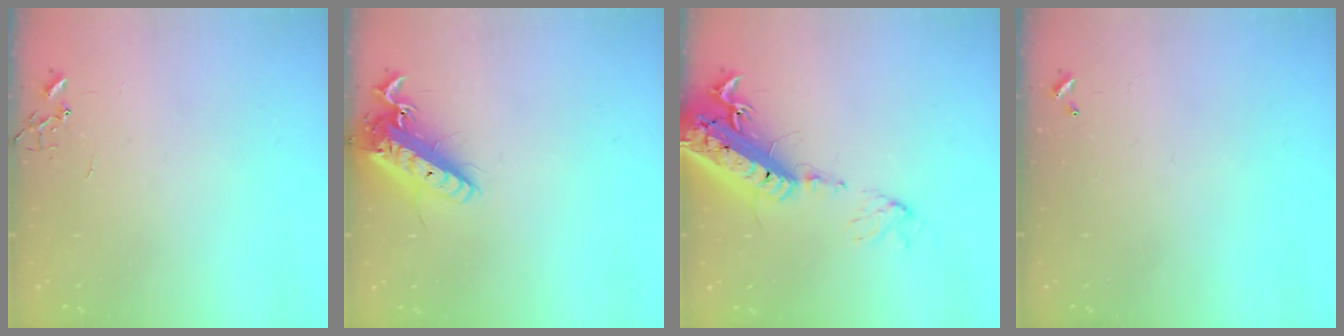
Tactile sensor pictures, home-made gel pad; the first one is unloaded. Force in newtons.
{"total": 16.8, "press": 16.5, "slide": 3.2}
{"total": 23.7, "press": 23.2, "slide": 5.2}
{"total": 0.0}